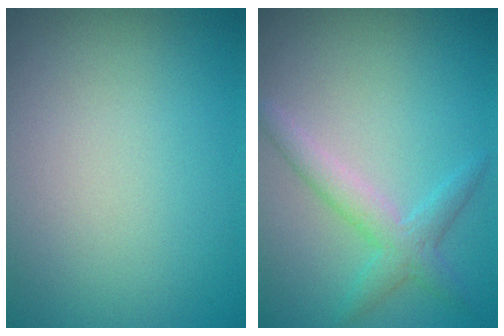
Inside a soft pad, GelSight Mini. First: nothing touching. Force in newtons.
{"total": 2.8, "press": 2.8, "slide": 0.0}